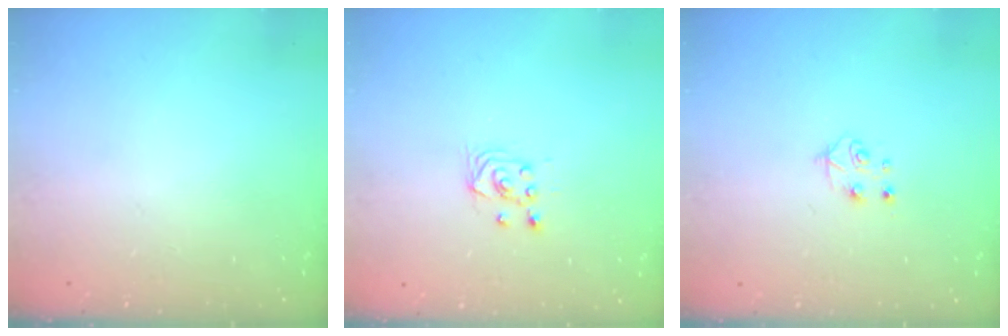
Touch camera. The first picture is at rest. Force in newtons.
{"total": 2.9, "press": 2.7, "slide": 1.0}
{"total": 5.0, "press": 4.9, "slide": 0.5}